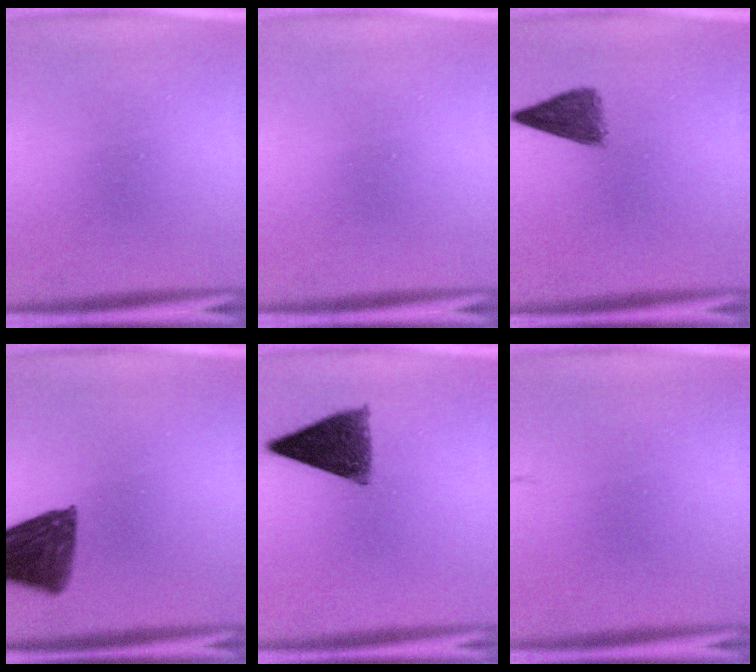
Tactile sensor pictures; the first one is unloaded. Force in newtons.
{"total": 0.0}
{"total": 5.0}
{"total": 10.7}
{"total": 10.1}
{"total": 1.6}